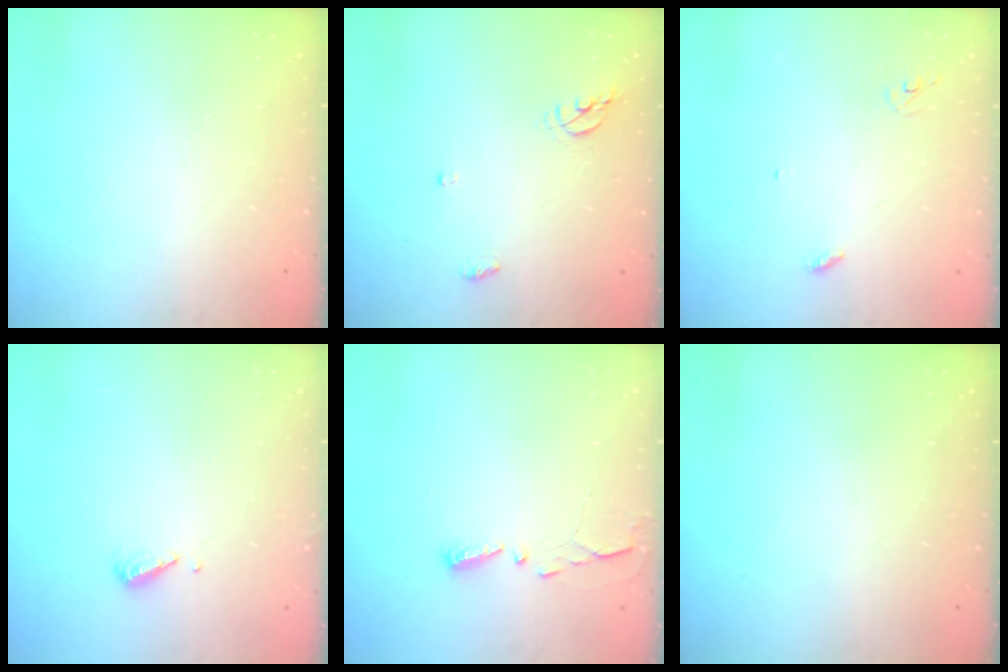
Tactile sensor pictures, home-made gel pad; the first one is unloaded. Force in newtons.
{"total": 6.5, "press": 6.5, "slide": 0.6}
{"total": 3.0, "press": 2.9, "slide": 0.2}
{"total": 3.9, "press": 3.9, "slide": 0.4}
{"total": 2.9, "press": 2.9, "slide": 0.4}
{"total": 0.0}